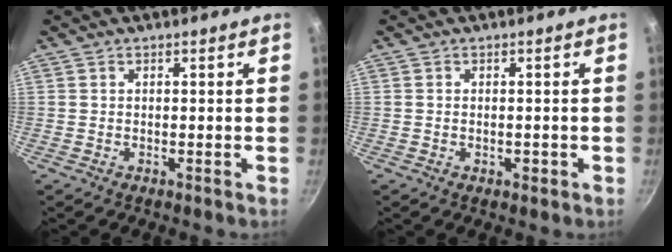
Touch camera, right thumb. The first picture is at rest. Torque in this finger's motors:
{"motor_torque": [-0.46, -0.07, -0.08, 0.23, -0.05]}